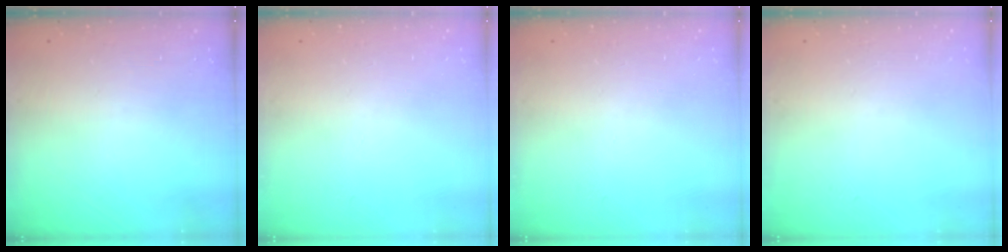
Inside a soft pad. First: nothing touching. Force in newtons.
{"total": 0.0}
{"total": 0.0}
{"total": 0.0}